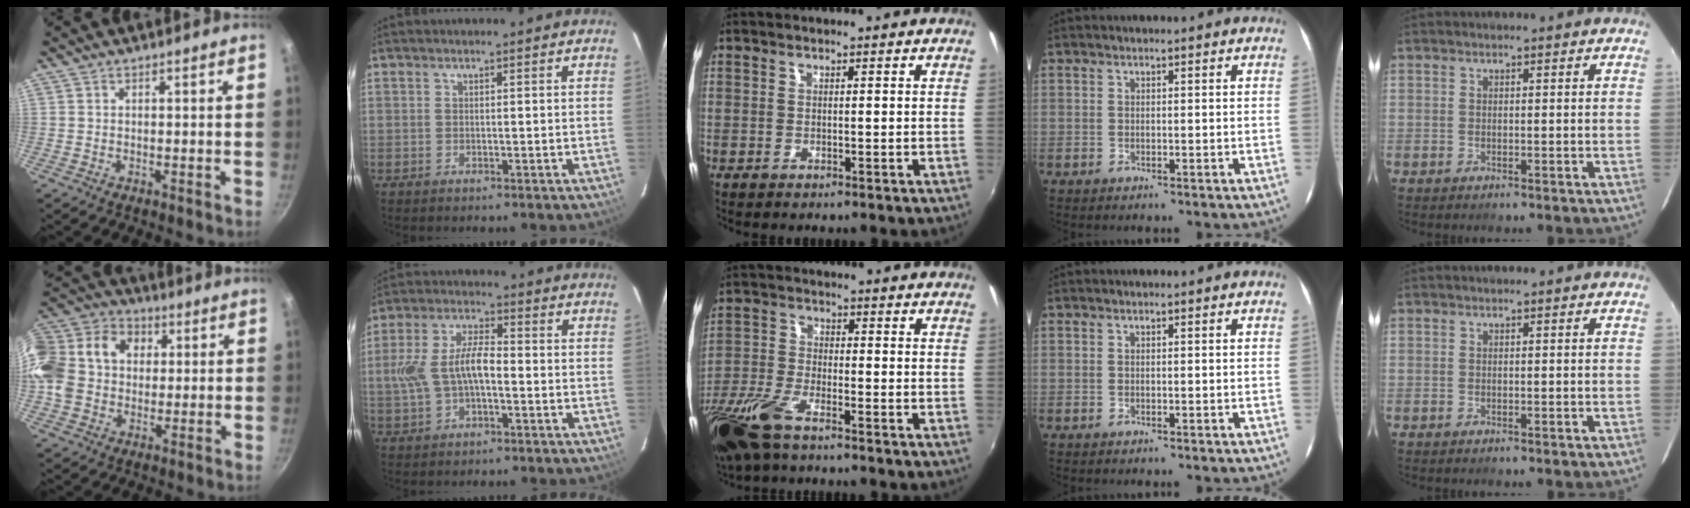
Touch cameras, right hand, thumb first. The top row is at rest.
{"thumb": {"total": 18.2, "force": [1.9, 14.7, 10.5], "torque": [-0.196, 0.043, 0.020]}, "index": {"total": 9.0, "force": [-1.6, 4.1, 7.9], "torque": [-0.165, 0.014, -0.024]}, "middle": {"total": 11.8, "force": [-8.2, 3.6, 7.7], "torque": [-0.184, -0.031, -0.169]}}